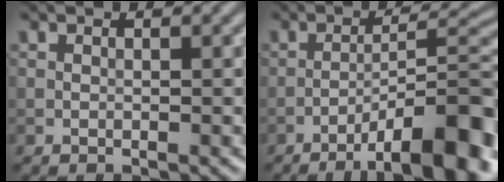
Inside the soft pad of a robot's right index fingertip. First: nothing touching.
{"total": 11.5, "force": [-7.1, 2.4, 8.8], "torque": [-0.125, 0.020, -0.106]}